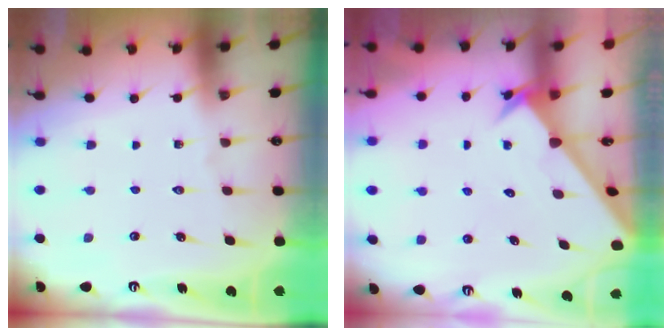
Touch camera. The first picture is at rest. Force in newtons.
{"total": 2.4, "press": 2.4, "slide": 0.2}